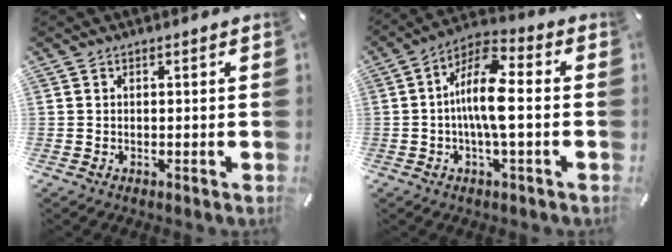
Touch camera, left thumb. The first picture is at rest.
{"total": 12.4, "force": [-0.9, 4.0, 11.7], "torque": [-0.234, -0.006, -0.020]}